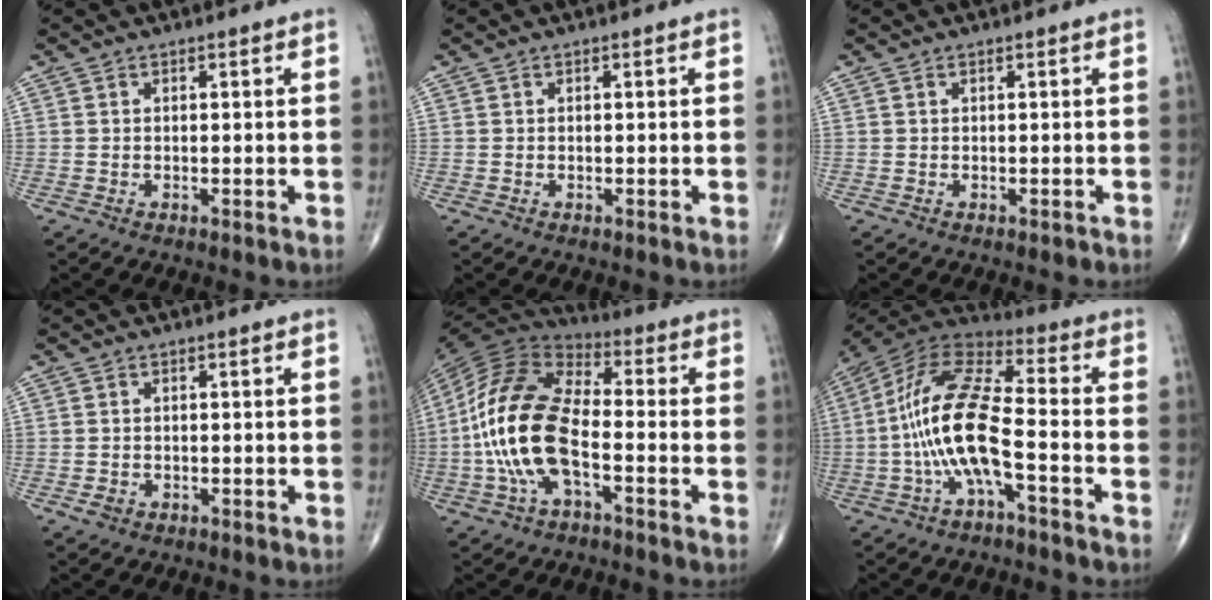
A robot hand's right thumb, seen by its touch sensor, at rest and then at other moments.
{"total": 0.0}
{"total": 0.5, "force": [-0.1, 0.3, 0.4], "torque": [-0.006, -0.001, -0.001]}
{"total": 1.4, "force": [-0.6, 1.2, 0.6], "torque": [-0.007, 0.005, -0.008]}
{"total": 17.9, "force": [-3.7, 8.5, 15.3], "torque": [-0.312, 0.032, -0.076]}
{"total": 15.8, "force": [-3.8, 5.0, 14.5], "torque": [-0.301, 0.048, -0.076]}